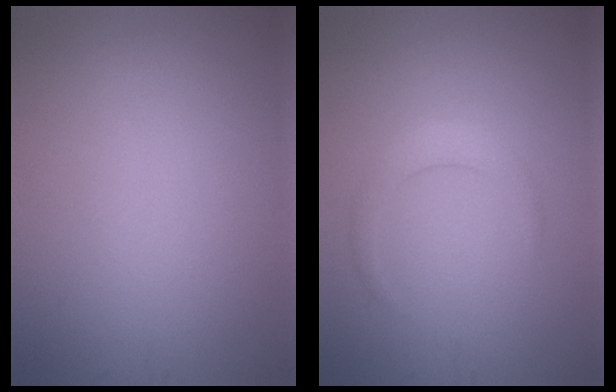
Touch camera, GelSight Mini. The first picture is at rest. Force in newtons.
{"total": 1.9, "press": 1.9, "slide": 0.1}